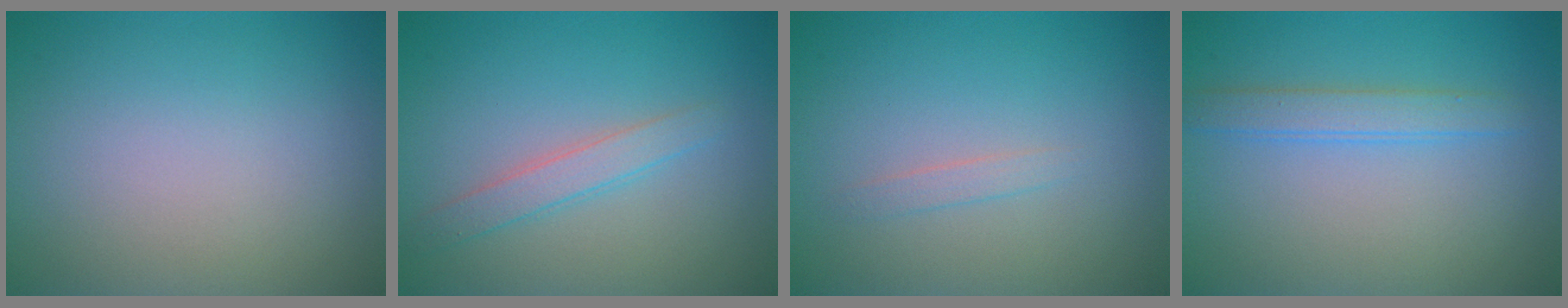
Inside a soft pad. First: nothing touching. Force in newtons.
{"total": 2.0, "press": 2.0, "slide": 0.1}
{"total": 0.9, "press": 0.9, "slide": 0.0}
{"total": 2.2, "press": 2.2, "slide": 0.1}